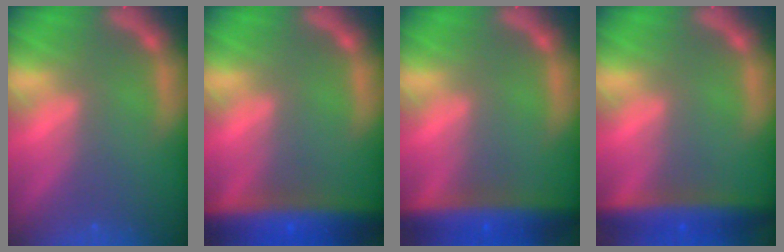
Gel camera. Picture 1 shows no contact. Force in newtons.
{"total": 9.5}
{"total": 8.0}
{"total": 6.5}